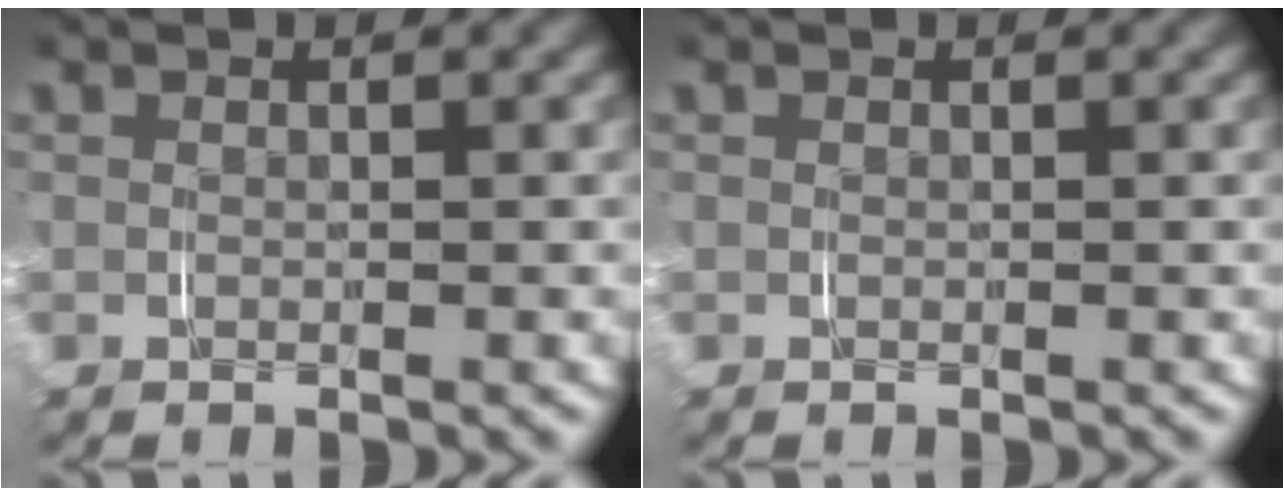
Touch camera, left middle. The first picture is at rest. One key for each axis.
{"total": 0.0}